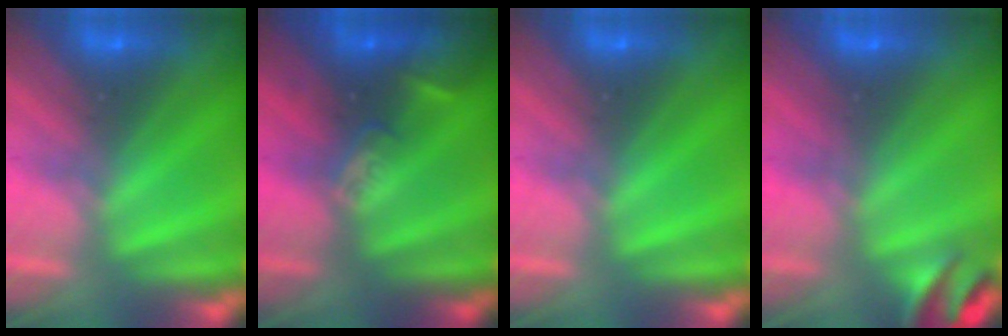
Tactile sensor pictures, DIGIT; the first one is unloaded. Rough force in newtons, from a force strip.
{"total": 2.4}
{"total": 0.0}
{"total": 2.7}